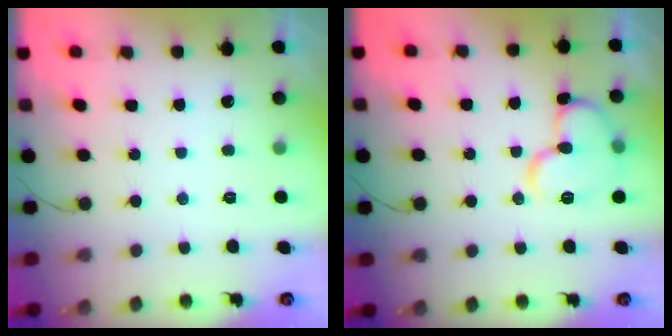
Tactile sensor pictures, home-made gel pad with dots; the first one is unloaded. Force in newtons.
{"total": 11.9, "press": 11.8, "slide": 1.9}